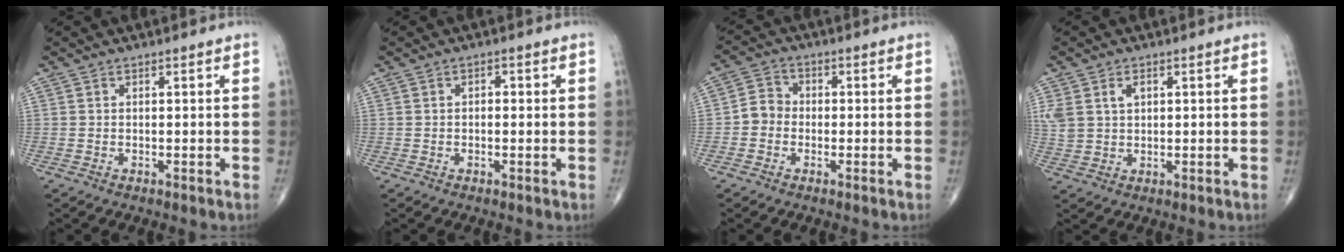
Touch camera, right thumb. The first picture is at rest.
{"total": 1.2, "force": [0.1, 0.7, 1.0], "torque": [-0.013, 0.003, -0.002]}
{"total": 4.3, "force": [-1.0, 3.8, 1.7], "torque": [-0.012, 0.015, -0.031]}
{"total": 7.3, "force": [2.3, 5.2, 4.6], "torque": [-0.109, 0.004, 0.055]}